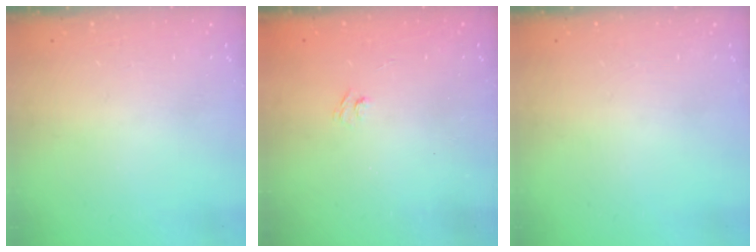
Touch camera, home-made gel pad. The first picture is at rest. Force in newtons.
{"total": 2.2, "press": 2.0, "slide": 1.0}
{"total": 0.0}